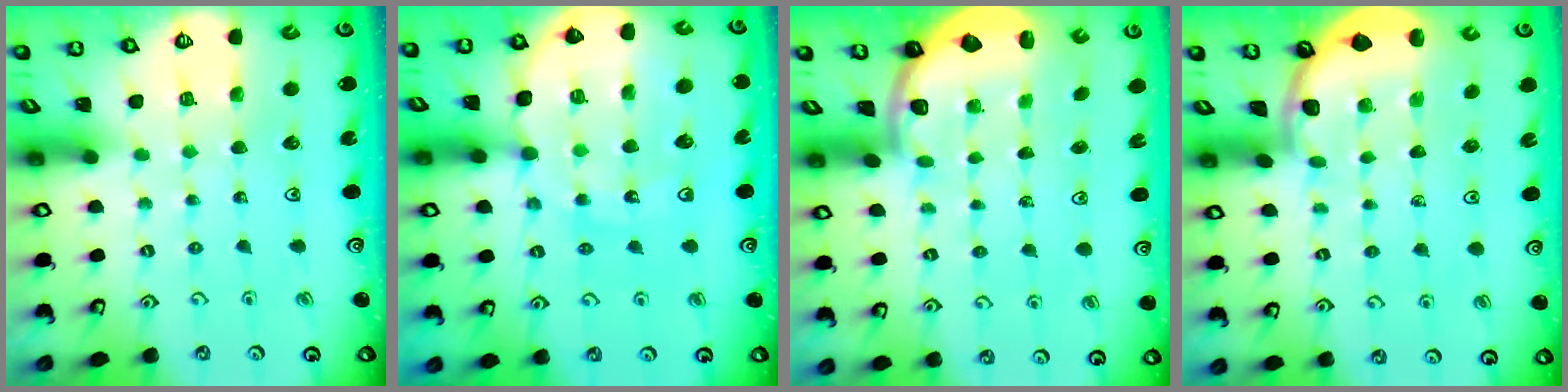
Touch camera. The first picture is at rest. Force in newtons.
{"total": 12.4, "press": 12.0, "slide": 3.0}
{"total": 2.0, "press": 2.0, "slide": 0.5}
{"total": 1.7, "press": 1.7, "slide": 0.1}